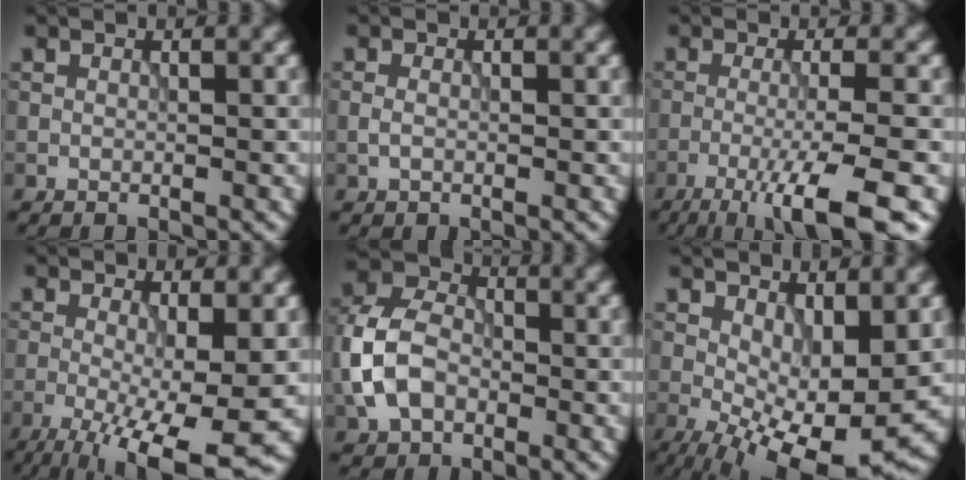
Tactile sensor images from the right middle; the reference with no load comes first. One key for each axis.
{"total": 1.1, "fx": -0.2, "fy": 0.6, "fz": 0.8, "tx": -0.020, "ty": 0.001, "tz": -0.007}
{"total": 7.9, "fx": -4.5, "fy": 1.3, "fz": 6.3, "tx": -0.092, "ty": 0.000, "tz": -0.079}
{"total": 9.9, "fx": -3.3, "fy": 2.6, "fz": 8.9, "tx": -0.148, "ty": -0.015, "tz": -0.049}
{"total": 6.6, "fx": -1.5, "fy": 4.8, "fz": 4.3, "tx": -0.091, "ty": 0.013, "tz": -0.040}
{"total": 9.9, "fx": -1.1, "fy": 4.1, "fz": 8.9, "tx": -0.144, "ty": -0.009, "tz": -0.012}